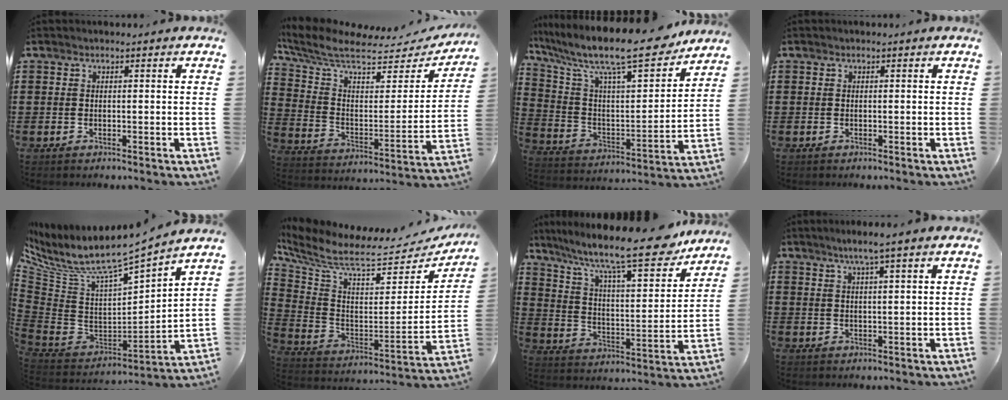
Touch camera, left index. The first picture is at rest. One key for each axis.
{"total": 8.6, "fx": 7.0, "fy": 2.0, "fz": 4.7, "tx": -0.128, "ty": -0.052, "tz": 0.116}
{"total": 13.2, "fx": 10.8, "fy": 2.0, "fz": 7.3, "tx": -0.167, "ty": -0.076, "tz": 0.176}
{"total": 0.0}
{"total": 7.4, "fx": 5.6, "fy": 1.6, "fz": 4.7, "tx": -0.113, "ty": -0.051, "tz": 0.089}
{"total": 7.2, "fx": 6.3, "fy": 1.0, "fz": 3.3, "tx": -0.100, "ty": -0.068, "tz": 0.102}
{"total": 15.2, "fx": 12.0, "fy": 2.4, "fz": 9.0, "tx": -0.178, "ty": -0.076, "tz": 0.196}
{"total": 3.7, "fx": 2.7, "fy": -0.5, "fz": 2.6, "tx": -0.055, "ty": -0.001, "tz": 0.045}